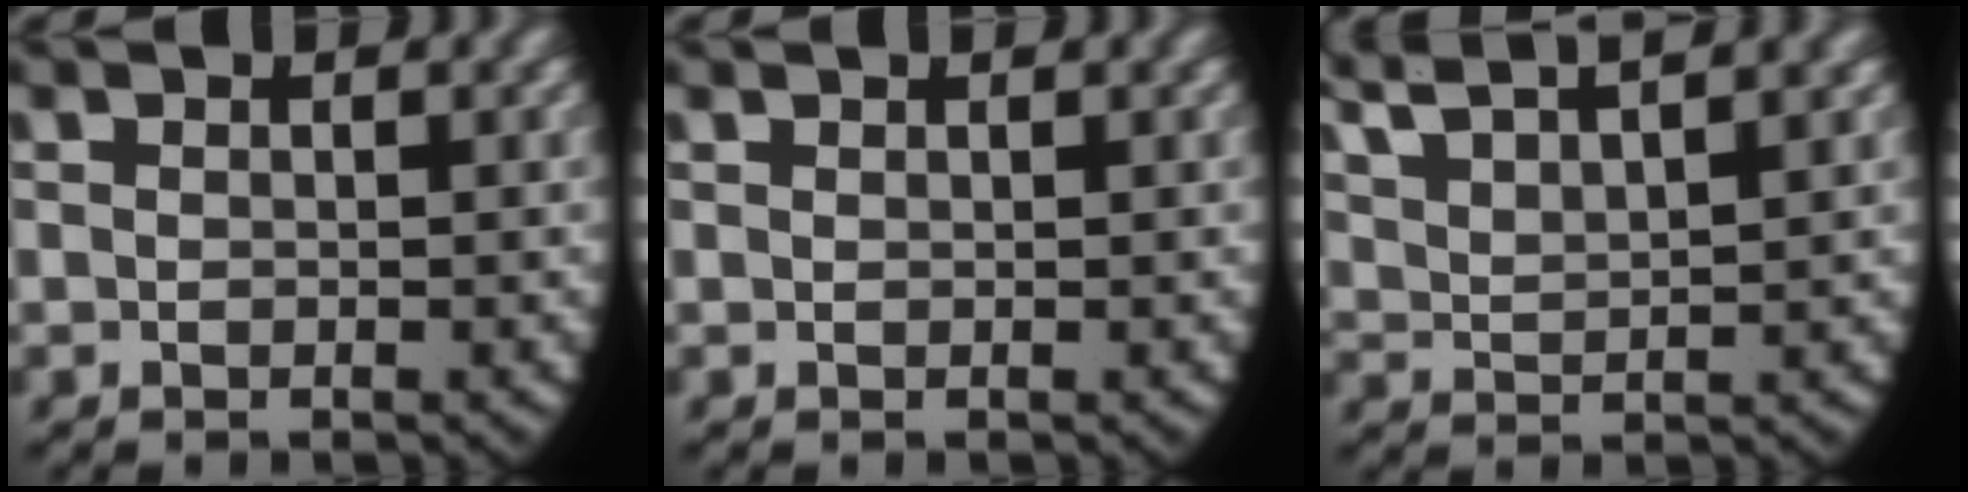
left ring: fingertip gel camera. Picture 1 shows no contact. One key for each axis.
{"total": 0.6, "fx": 0.4, "fy": -0.4, "fz": 0.0, "tx": 0.004, "ty": -0.003, "tz": 0.011}
{"total": 5.3, "fx": 4.3, "fy": 1.6, "fz": 2.6, "tx": -0.073, "ty": 0.003, "tz": 0.079}